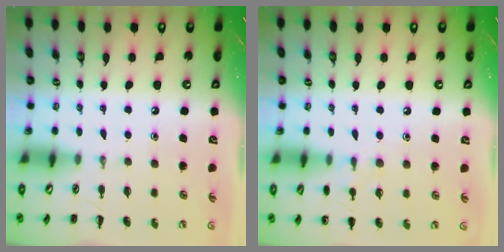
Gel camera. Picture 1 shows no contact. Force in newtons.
{"total": 6.7, "press": 6.4, "slide": 1.8}